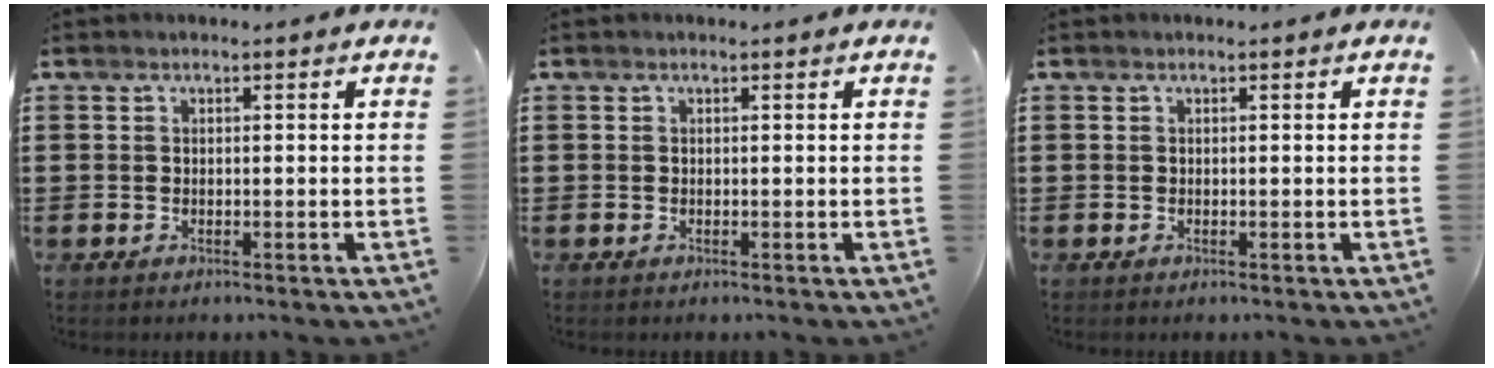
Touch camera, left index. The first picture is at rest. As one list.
[{"total": 0.0}, {"total": 0.0}]